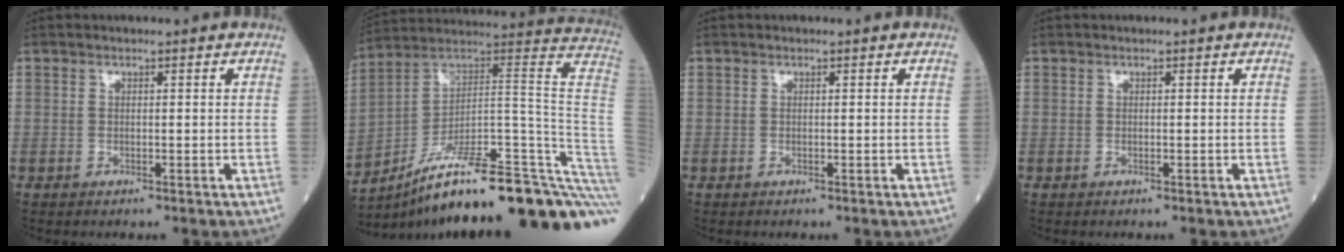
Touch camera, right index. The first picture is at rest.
{"total": 30.7, "force": [-21.7, 1.8, 21.6], "torque": [-0.173, 0.030, -0.321]}
{"total": 0.0}
{"total": 0.0}